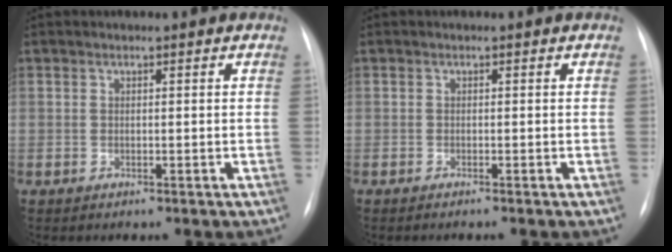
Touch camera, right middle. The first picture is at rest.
{"total": 0.6, "force": [-0.4, -0.2, 0.3], "torque": [-0.004, 0.000, -0.010]}